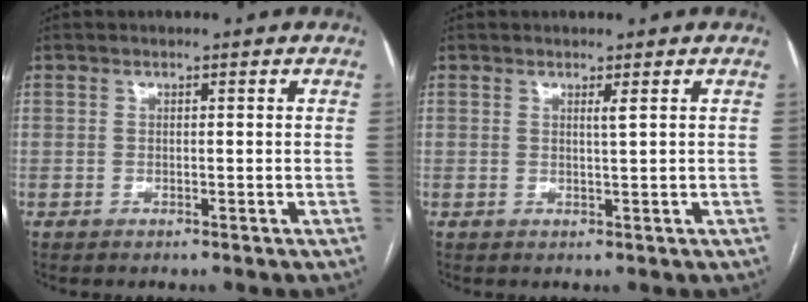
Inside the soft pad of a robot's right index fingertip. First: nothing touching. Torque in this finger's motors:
{"motor_torque": [0.05, 0.00, 0.03, 0.01]}